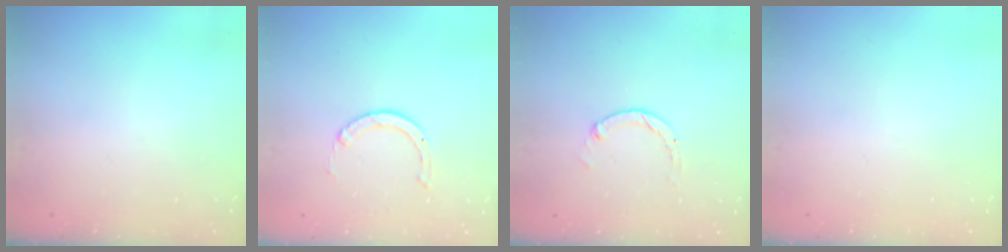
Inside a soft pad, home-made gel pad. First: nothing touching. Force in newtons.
{"total": 1.5, "press": 1.5, "slide": 0.2}
{"total": 1.3, "press": 1.2, "slide": 0.2}
{"total": 0.0}